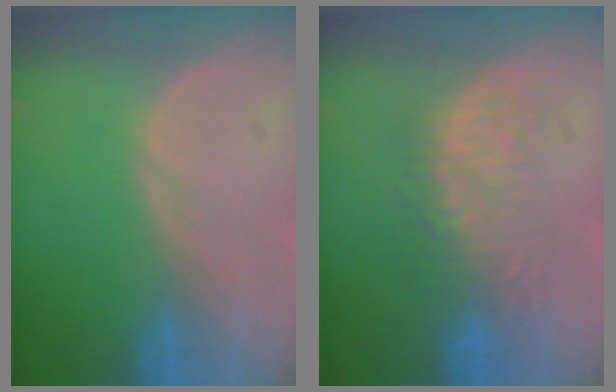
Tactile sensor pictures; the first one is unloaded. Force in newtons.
{"total": 6.4, "press": 6.2, "slide": 1.3}